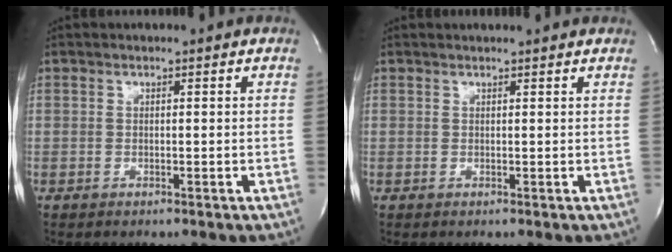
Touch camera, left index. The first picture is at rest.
{"total": 3.3, "force": [3.2, 0.3, 1.0], "torque": [-0.017, 0.018, 0.034]}